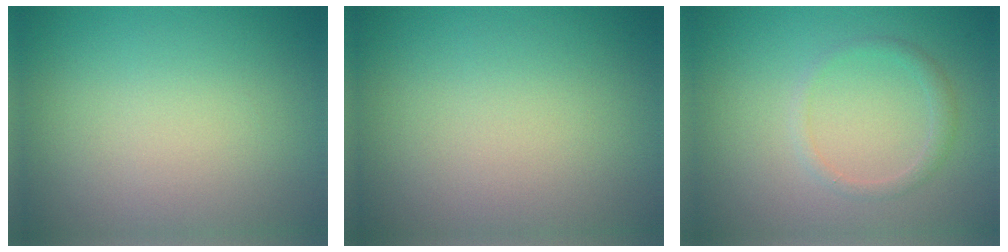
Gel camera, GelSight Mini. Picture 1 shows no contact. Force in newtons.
{"total": 0.0}
{"total": 1.3, "press": 1.3, "slide": 0.0}